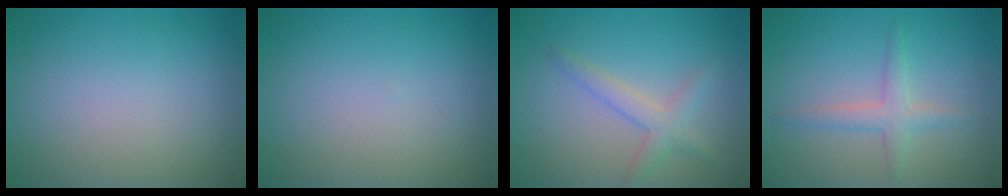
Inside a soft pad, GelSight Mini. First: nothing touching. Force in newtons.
{"total": 0.0}
{"total": 2.4, "press": 2.4, "slide": 0.2}
{"total": 2.2, "press": 2.2, "slide": 0.1}